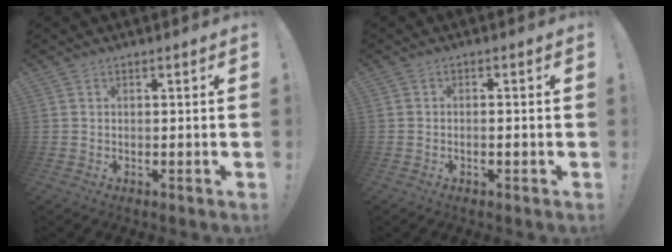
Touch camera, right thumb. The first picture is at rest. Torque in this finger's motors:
{"motor_torque": [-0.03, -0.13, 0.03, 0.20, -0.03]}